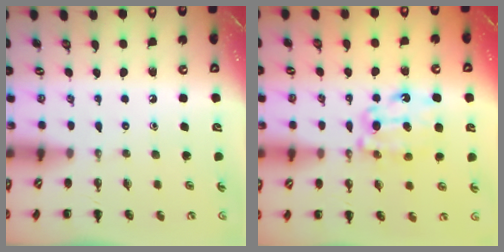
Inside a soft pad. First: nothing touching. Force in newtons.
{"total": 9.7, "press": 9.7, "slide": 0.7}